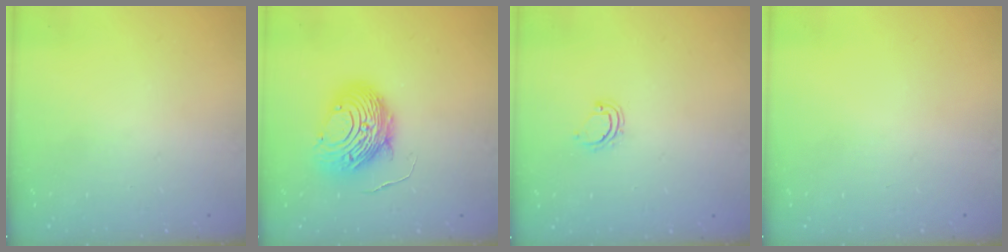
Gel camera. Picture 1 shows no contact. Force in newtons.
{"total": 11.6, "press": 11.5, "slide": 1.2}
{"total": 4.2, "press": 4.2, "slide": 0.4}
{"total": 0.0}